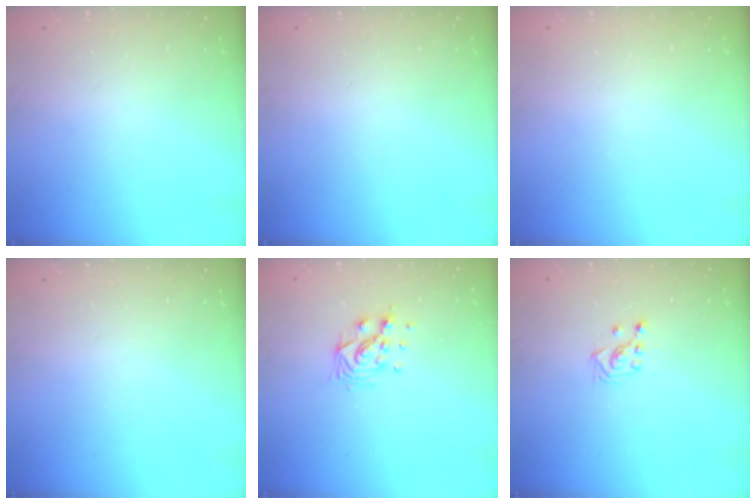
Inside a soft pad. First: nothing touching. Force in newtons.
{"total": 0.0}
{"total": 0.0}
{"total": 0.0}
{"total": 9.3, "press": 9.3, "slide": 0.9}
{"total": 3.0, "press": 2.8, "slide": 1.0}